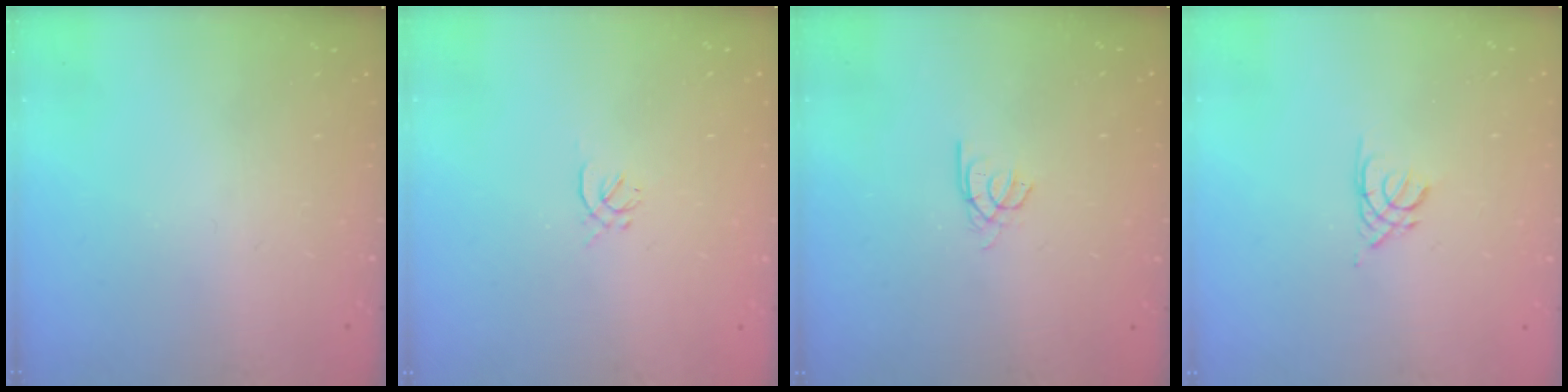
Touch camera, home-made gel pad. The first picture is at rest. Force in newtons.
{"total": 0.7, "press": 0.5, "slide": 0.5}
{"total": 2.2, "press": 2.1, "slide": 0.4}
{"total": 2.1, "press": 2.0, "slide": 0.4}